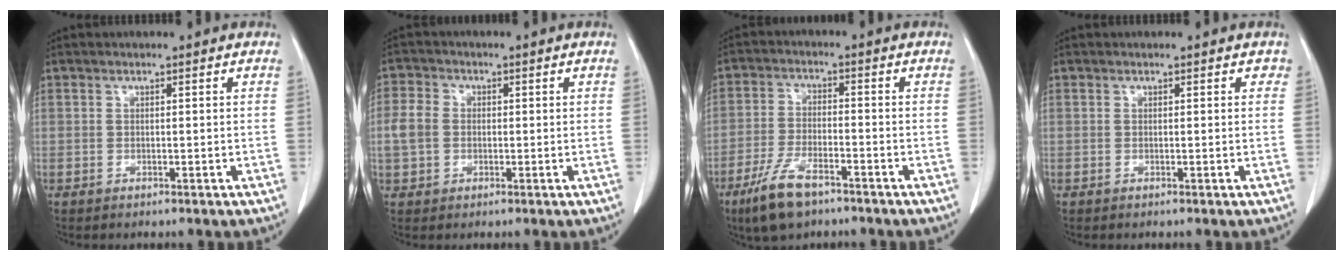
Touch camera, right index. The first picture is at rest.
{"total": 4.4, "force": [-0.2, 3.6, 2.4], "torque": [-0.070, 0.016, -0.003]}
{"total": 8.4, "force": [-5.7, 2.6, 5.6], "torque": [-0.121, -0.012, -0.104]}
{"total": 0.6, "force": [0.3, 0.5, 0.1], "torque": [0.006, 0.003, 0.000]}